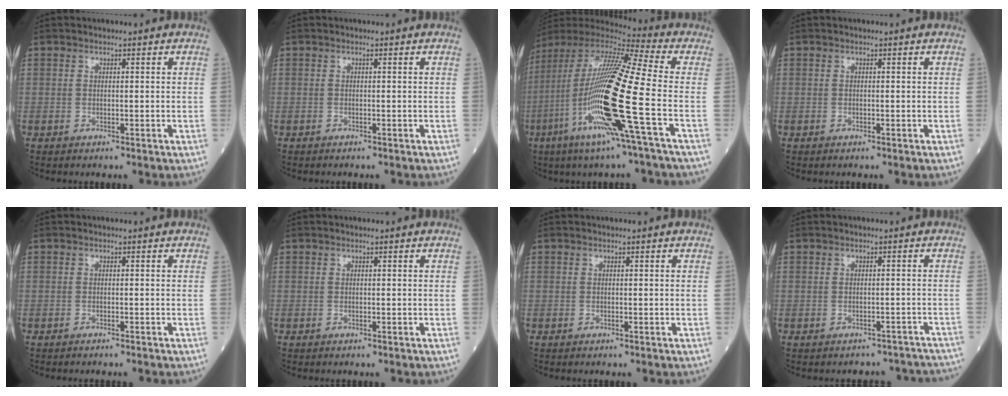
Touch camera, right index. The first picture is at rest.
{"total": 0.7, "force": [-0.1, 0.5, 0.6], "torque": [-0.020, 0.001, -0.003]}
{"total": 24.5, "force": [-6.2, 0.9, 23.7], "torque": [-0.505, -0.043, -0.135]}
{"total": 0.0}
{"total": 2.2, "force": [-1.8, 0.8, 0.9], "torque": [-0.021, -0.005, -0.021]}
{"total": 0.0}
{"total": 0.0}
{"total": 9.4, "force": [-8.2, 4.3, 1.9], "torque": [-0.025, 0.035, -0.085]}